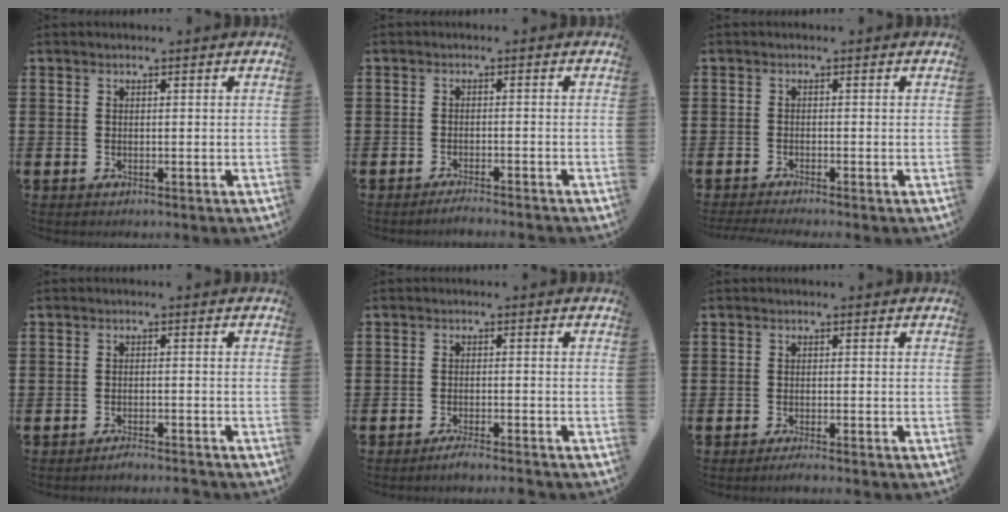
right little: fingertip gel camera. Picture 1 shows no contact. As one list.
[{"total": 1.5, "force": [-1.4, -0.1, 0.6], "torque": [-0.009, 0.000, -0.026]}, {"total": 0.9, "force": [-0.8, -0.1, 0.4], "torque": [-0.006, -0.003, -0.015]}, {"total": 1.6, "force": [-1.6, -0.1, 0.4], "torque": [-0.009, 0.001, -0.031]}, {"total": 1.9, "force": [-1.7, -0.1, 0.9], "torque": [-0.013, 0.001, -0.032]}, {"total": 1.1, "force": [-0.9, -0.1, 0.7], "torque": [-0.010, -0.002, -0.017]}]